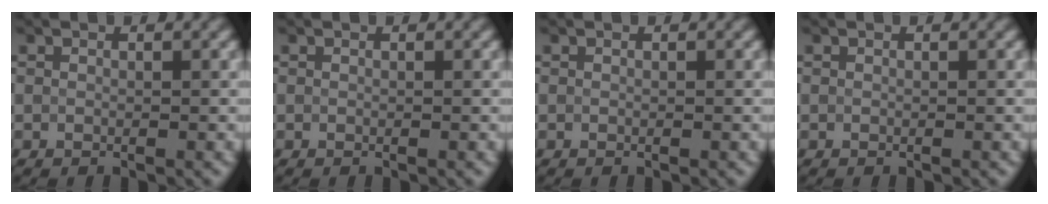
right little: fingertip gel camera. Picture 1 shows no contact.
{"total": 0.0}
{"total": 0.0}
{"total": 0.0}